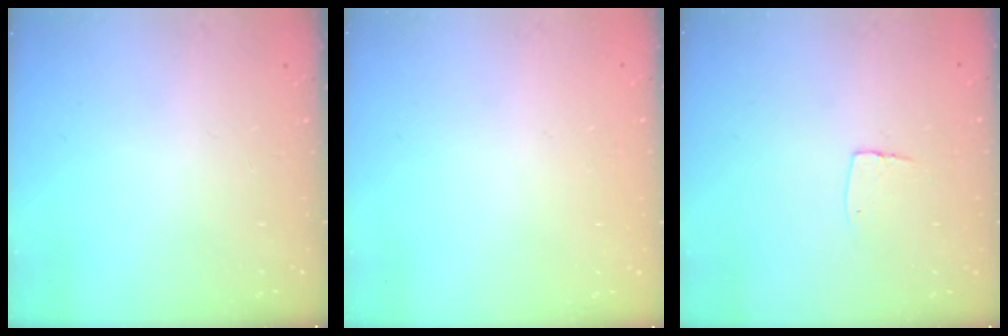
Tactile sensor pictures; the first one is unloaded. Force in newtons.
{"total": 0.0}
{"total": 5.3, "press": 5.3, "slide": 0.4}